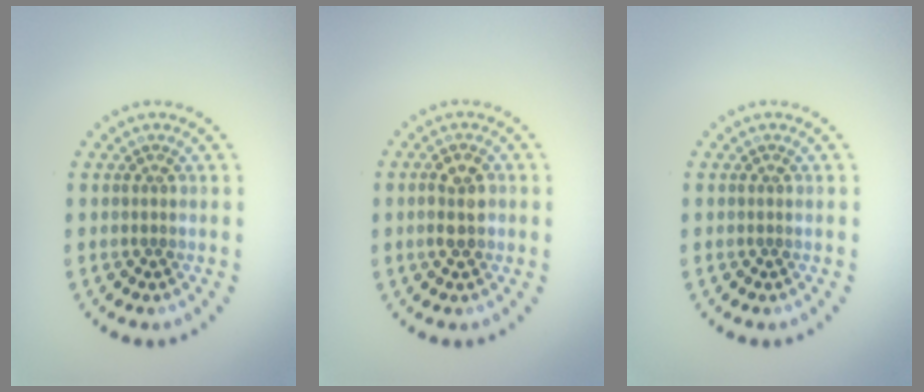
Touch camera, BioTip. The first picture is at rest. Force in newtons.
{"total": 2.5, "press": 2.5, "slide": 0.2}
{"total": 0.0}